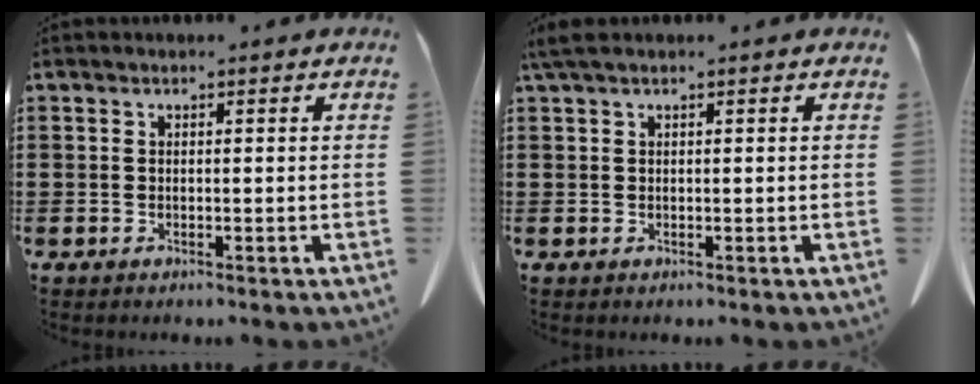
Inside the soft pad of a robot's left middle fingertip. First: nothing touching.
{"total": 1.2, "force": [0.6, 0.0, 1.0], "torque": [-0.022, -0.001, 0.012]}